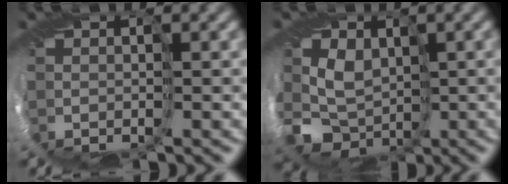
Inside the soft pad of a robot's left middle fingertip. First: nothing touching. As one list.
[{"total": 3.5, "force": [-0.5, 3.3, 1.1], "torque": [-0.027, -0.020, -0.012]}]